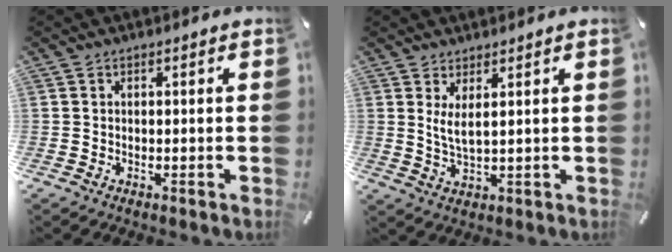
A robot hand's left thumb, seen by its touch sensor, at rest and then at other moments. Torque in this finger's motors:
{"motor_torque": [0.36, -0.15, 0.33, -0.21, 0.08]}